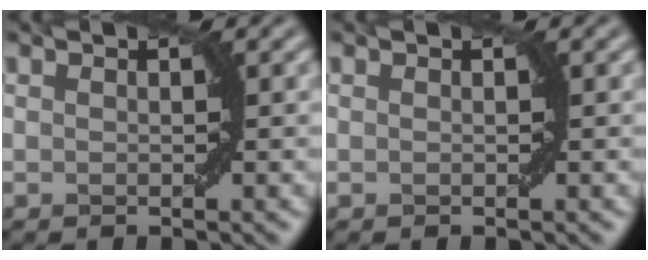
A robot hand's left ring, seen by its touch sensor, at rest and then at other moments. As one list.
[{"total": 0.0}]